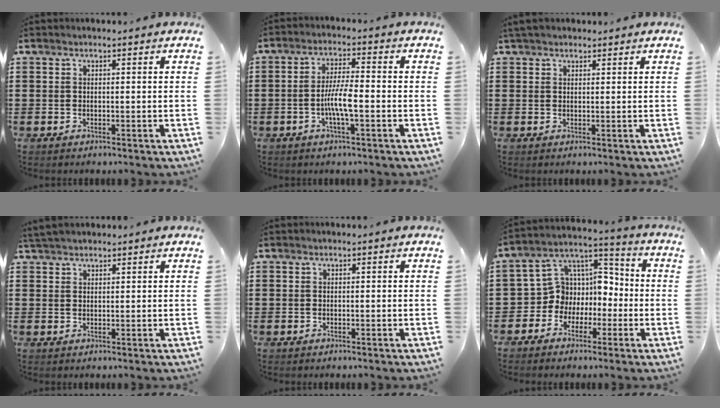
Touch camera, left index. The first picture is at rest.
{"total": 5.7, "force": [-1.7, 1.2, 5.3], "torque": [-0.105, 0.004, -0.035]}
{"total": 1.7, "force": [1.4, 0.7, 0.7], "torque": [-0.017, 0.006, 0.026]}
{"total": 2.2, "force": [2.0, 0.6, 0.7], "torque": [-0.019, 0.005, 0.039]}
{"total": 0.0}
{"total": 8.0, "force": [-1.7, 7.8, 0.9], "torque": [-0.061, -0.006, -0.033]}